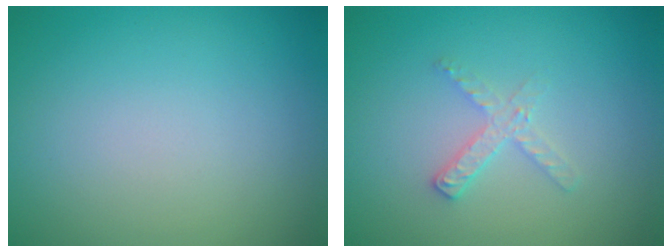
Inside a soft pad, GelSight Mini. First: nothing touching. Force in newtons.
{"total": 1.7, "press": 1.7, "slide": 0.2}